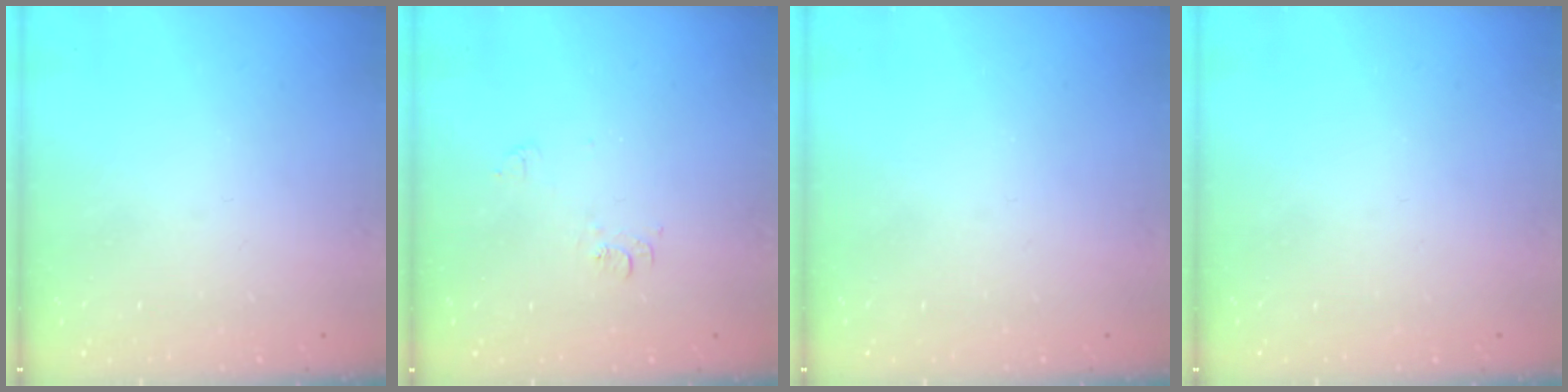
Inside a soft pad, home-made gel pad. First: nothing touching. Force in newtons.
{"total": 6.9, "press": 6.9, "slide": 0.7}
{"total": 0.0}
{"total": 0.0}